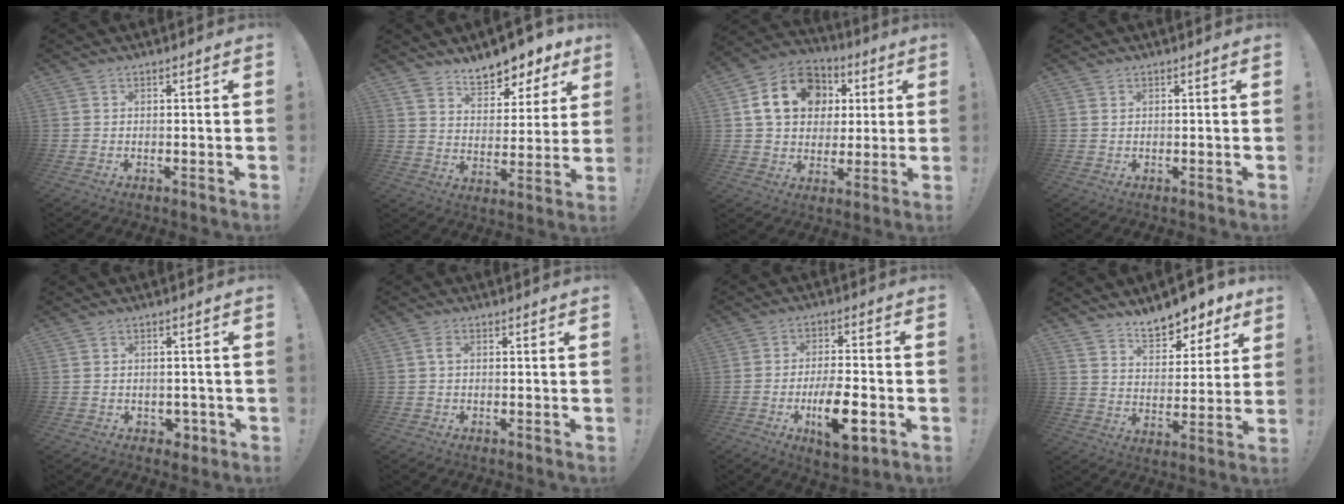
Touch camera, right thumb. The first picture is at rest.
{"total": 10.5, "force": [8.9, 4.5, 3.3], "torque": [-0.047, -0.068, 0.164]}
{"total": 17.7, "force": [5.0, 13.8, 9.8], "torque": [-0.142, -0.001, 0.107]}
{"total": 0.5, "force": [0.5, 0.2, 0.2], "torque": [0.002, -0.004, 0.008]}
{"total": 3.5, "force": [-0.5, 3.1, 1.5], "torque": [-0.009, 0.003, -0.006]}
{"total": 1.7, "force": [0.1, 0.7, 1.6], "torque": [-0.034, 0.007, 0.002]}
{"total": 12.2, "force": [-4.5, 4.1, 10.6], "torque": [-0.186, 0.008, -0.073]}
{"total": 11.1, "force": [9.2, 4.7, 4.0], "torque": [-0.051, -0.073, 0.168]}